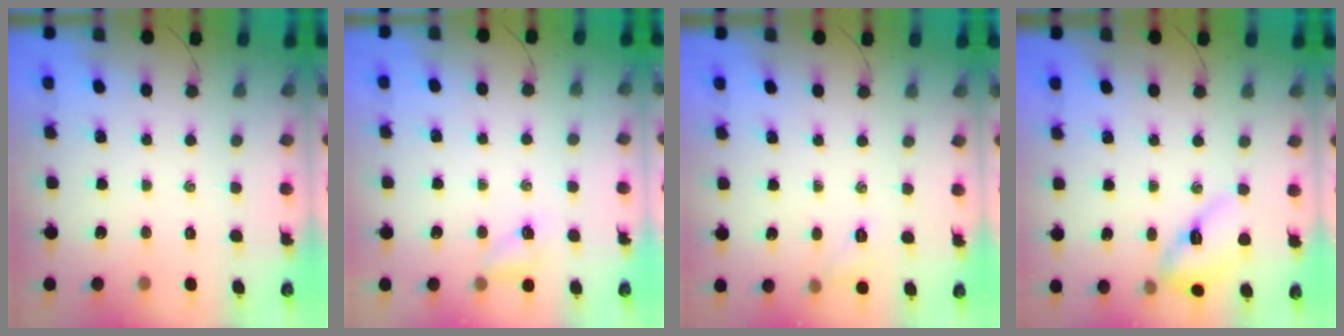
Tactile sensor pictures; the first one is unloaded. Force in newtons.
{"total": 4.5, "press": 4.3, "slide": 1.3}
{"total": 6.2, "press": 6.0, "slide": 1.3}
{"total": 10.5, "press": 10.4, "slide": 1.1}